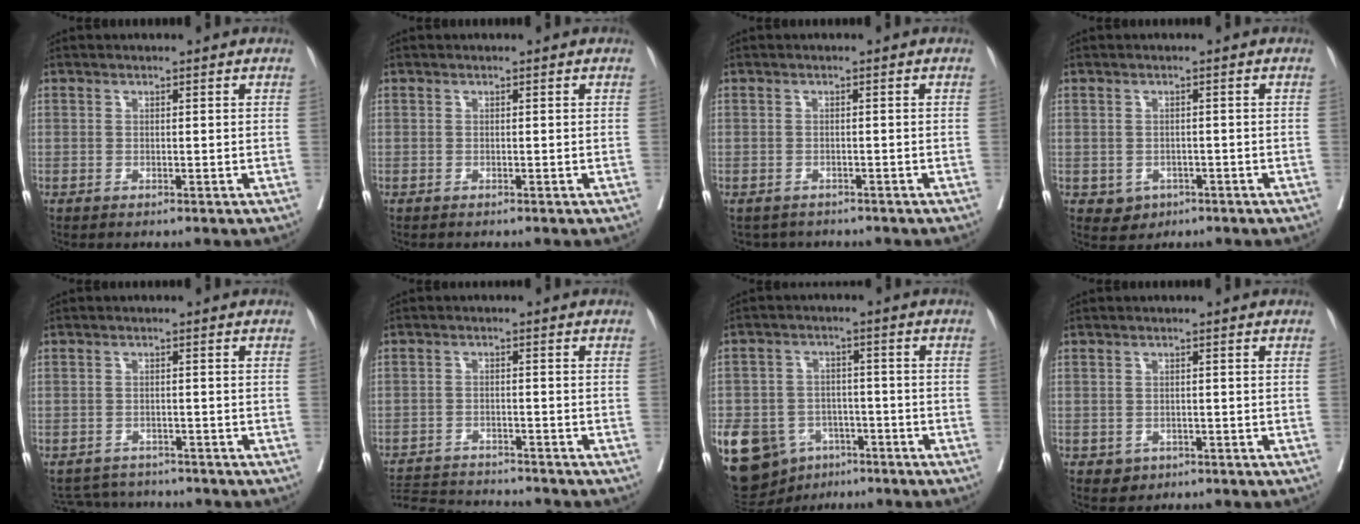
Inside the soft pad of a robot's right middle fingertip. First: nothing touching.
{"total": 1.0, "force": [-0.8, 0.0, 0.4], "torque": [-0.001, 0.002, -0.009]}
{"total": 4.3, "force": [-3.9, 1.6, 0.7], "torque": [-0.008, 0.003, -0.049]}
{"total": 3.3, "force": [-1.5, 2.8, 0.9], "torque": [-0.009, 0.004, -0.016]}
{"total": 5.9, "force": [-5.8, 1.0, 0.1], "torque": [0.002, 0.008, -0.084]}
{"total": 10.0, "force": [-9.8, 0.3, 2.1], "torque": [-0.034, 0.002, -0.153]}
{"total": 18.6, "force": [-9.3, 13.7, 8.5], "torque": [-0.216, 0.007, -0.136]}
{"total": 2.5, "force": [-1.4, 2.0, 0.6], "torque": [-0.007, 0.003, -0.017]}